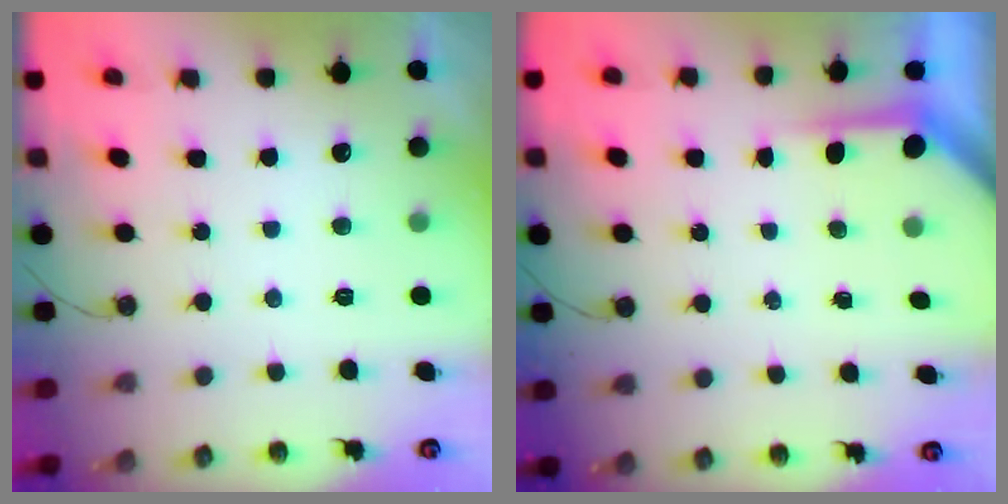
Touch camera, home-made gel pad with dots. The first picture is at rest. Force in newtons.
{"total": 3.9, "press": 3.9, "slide": 0.4}